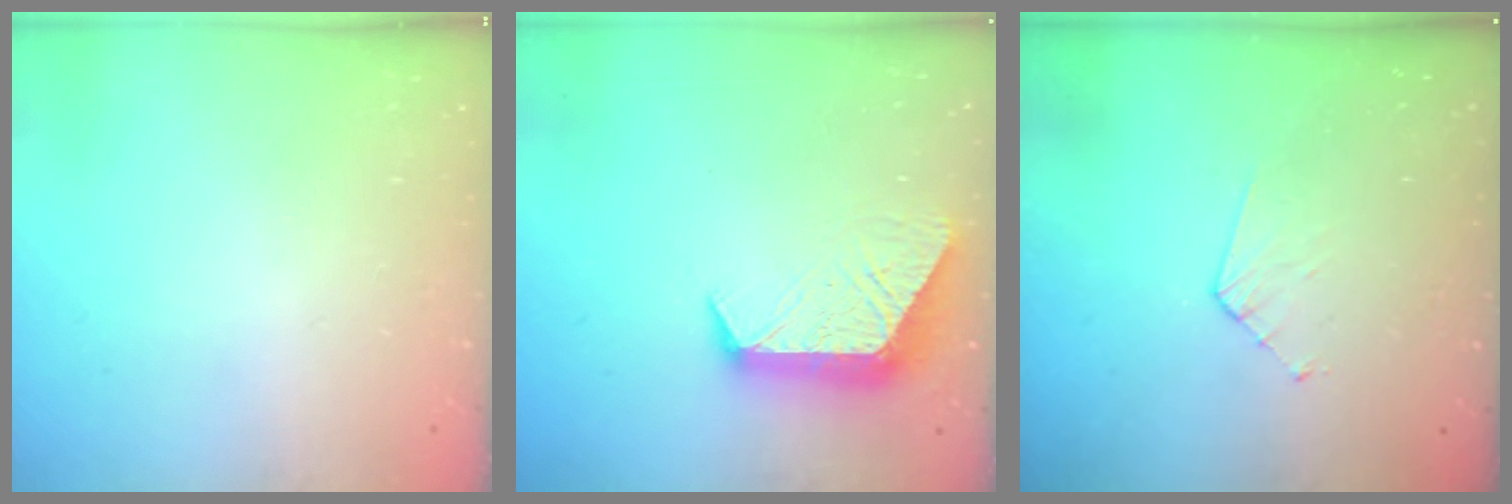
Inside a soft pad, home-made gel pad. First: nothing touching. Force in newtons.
{"total": 11.4, "press": 11.3, "slide": 1.0}
{"total": 3.9, "press": 3.9, "slide": 0.3}